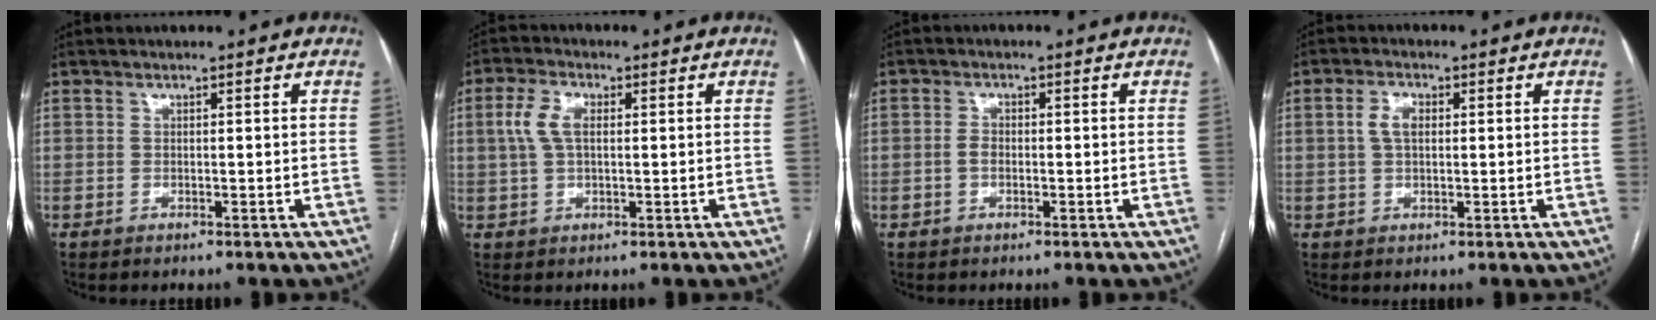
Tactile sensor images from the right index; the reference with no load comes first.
{"total": 4.9, "force": [1.1, 2.4, 4.2], "torque": [-0.105, 0.017, 0.022]}
{"total": 1.5, "force": [-0.3, 0.8, 1.2], "torque": [-0.020, 0.004, -0.006]}
{"total": 3.3, "force": [0.7, 1.8, 2.7], "torque": [-0.060, 0.013, 0.014]}